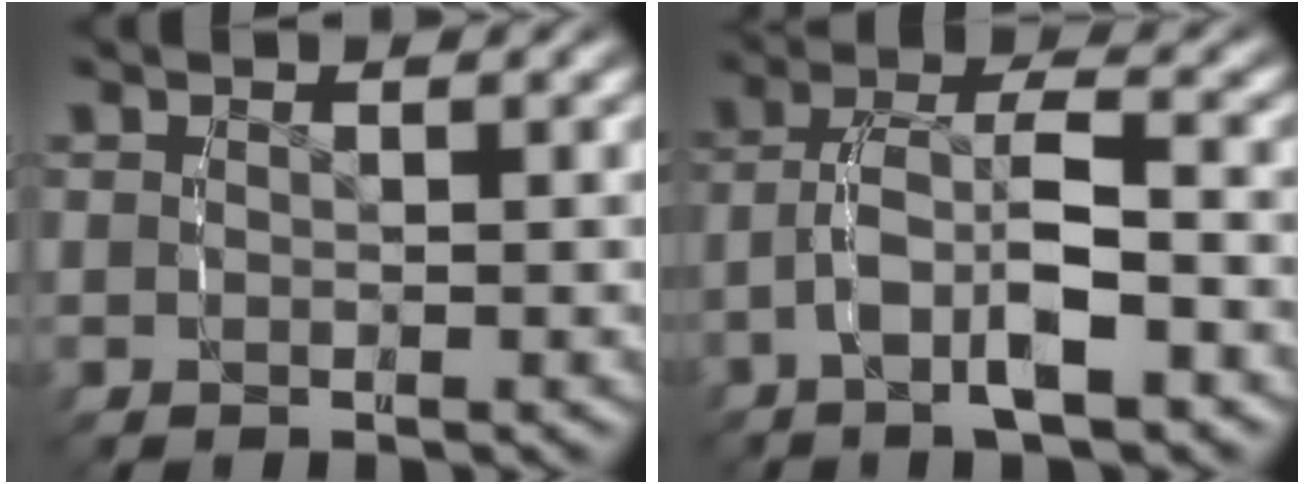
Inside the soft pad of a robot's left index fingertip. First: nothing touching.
{"total": 5.0, "force": [-1.7, 2.5, 4.0], "torque": [-0.079, 0.002, -0.034]}